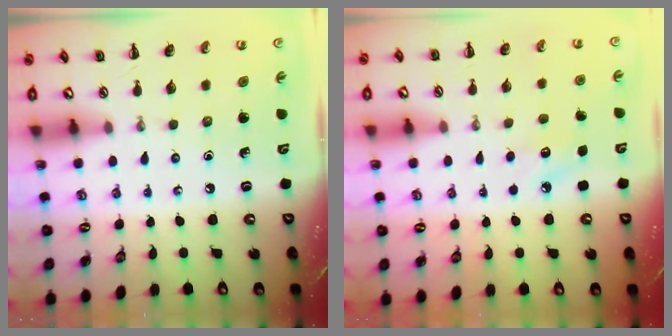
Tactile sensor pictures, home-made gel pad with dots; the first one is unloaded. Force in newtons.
{"total": 7.5, "press": 7.2, "slide": 2.1}